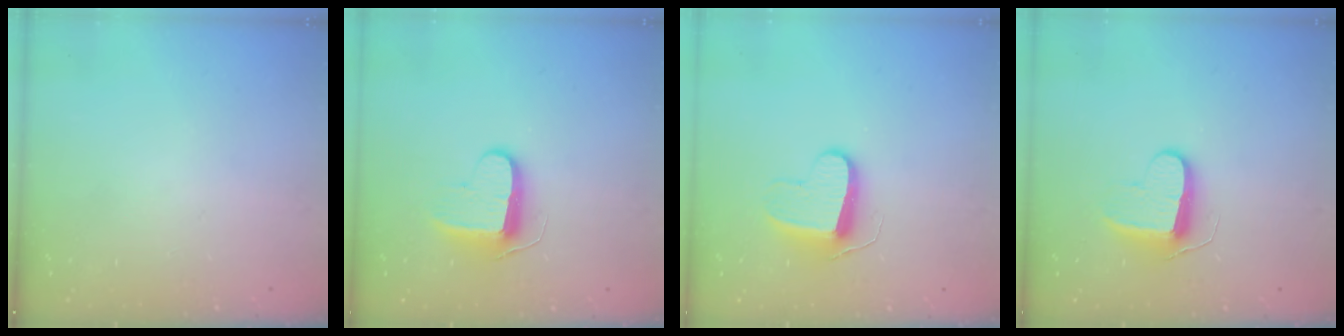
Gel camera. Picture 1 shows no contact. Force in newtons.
{"total": 9.7, "press": 9.7, "slide": 0.4}
{"total": 9.7, "press": 9.7, "slide": 0.3}
{"total": 9.6, "press": 9.6, "slide": 0.3}